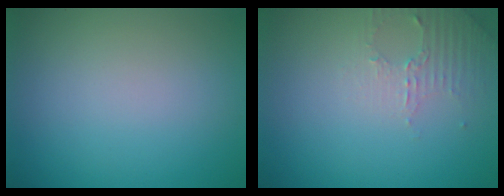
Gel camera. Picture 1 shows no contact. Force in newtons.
{"total": 2.2, "press": 2.1, "slide": 0.6}